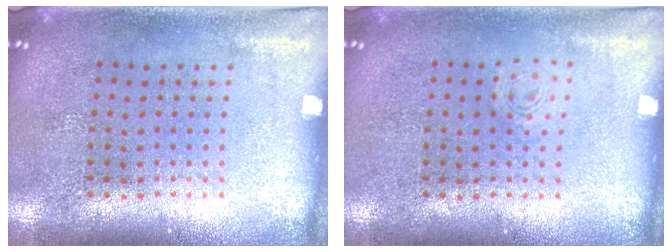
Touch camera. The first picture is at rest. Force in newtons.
{"total": 0.6, "press": 0.6, "slide": 0.2}